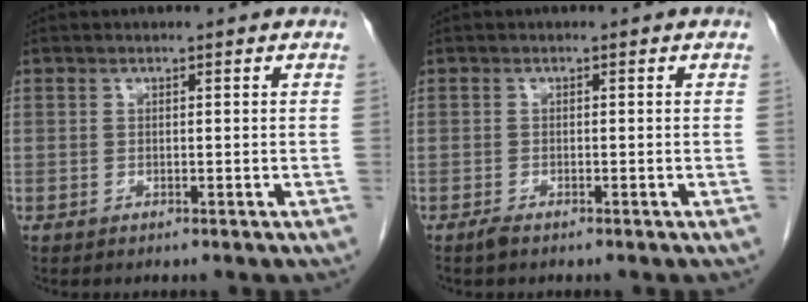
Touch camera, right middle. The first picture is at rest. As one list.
[{"total": 0.9, "force": [-0.8, 0.1, 0.5], "torque": [-0.016, -0.003, -0.014]}]